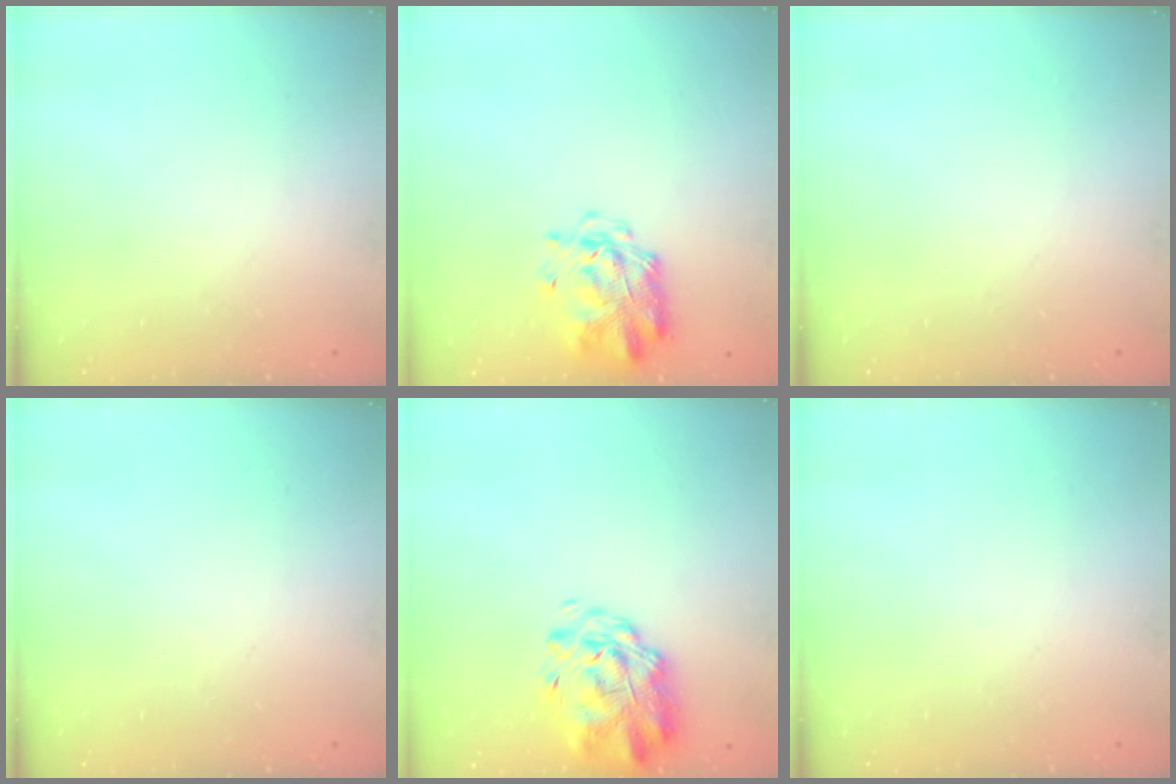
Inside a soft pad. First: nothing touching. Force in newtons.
{"total": 2.9, "press": 2.8, "slide": 0.8}
{"total": 0.0}
{"total": 0.0}
{"total": 3.2, "press": 2.6, "slide": 1.8}
{"total": 0.0}